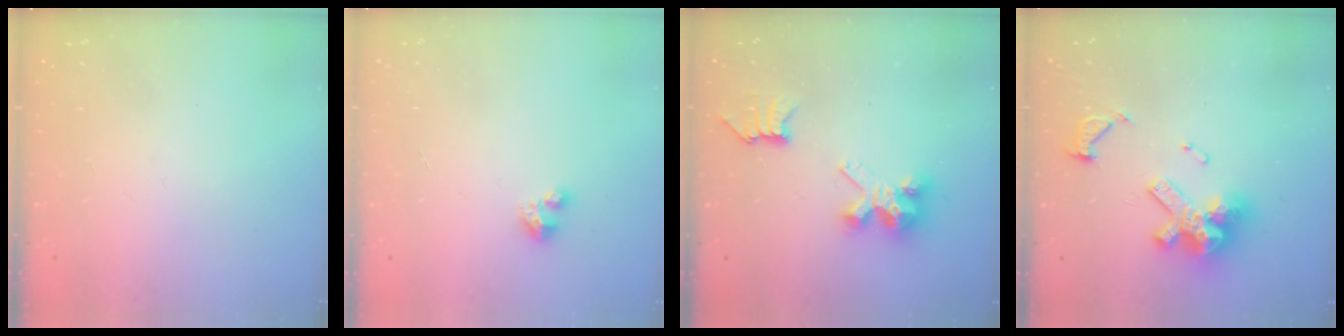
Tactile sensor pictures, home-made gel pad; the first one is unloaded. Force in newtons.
{"total": 2.8, "press": 2.8, "slide": 0.3}
{"total": 7.1, "press": 7.1, "slide": 0.1}
{"total": 14.7, "press": 14.6, "slide": 1.6}